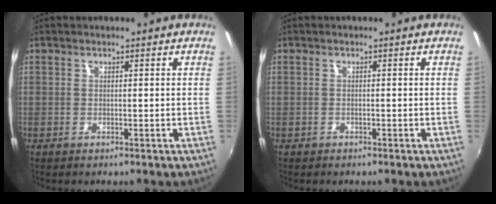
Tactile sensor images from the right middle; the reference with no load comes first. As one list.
[{"total": 0.7, "force": [-0.6, 0.4, 0.1], "torque": [-0.007, 0.000, -0.007]}]